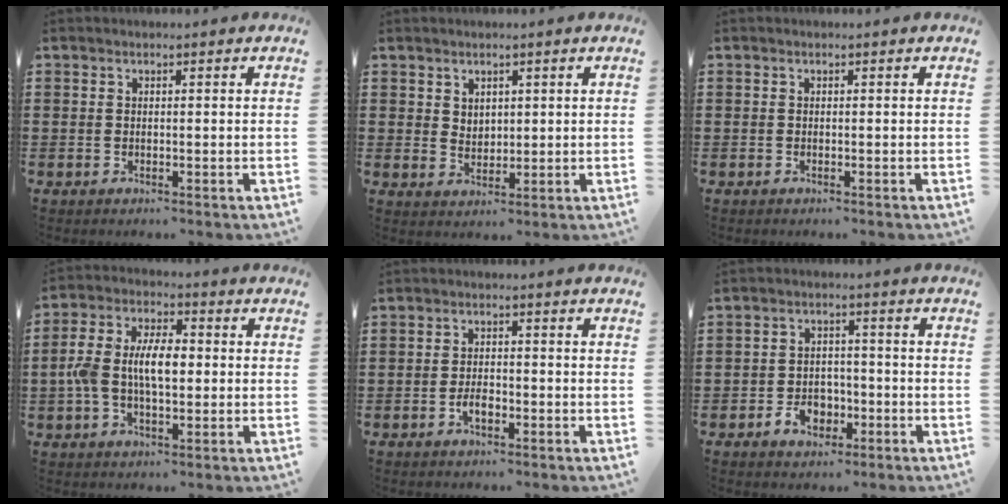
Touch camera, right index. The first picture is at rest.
{"total": 2.5, "force": [1.7, 1.9, 0.4], "torque": [-0.014, 0.007, 0.031]}
{"total": 0.0}
{"total": 8.0, "force": [-0.5, 4.2, 6.7], "torque": [-0.146, 0.007, -0.015]}
{"total": 2.7, "force": [-1.5, 1.1, 2.0], "torque": [-0.044, -0.002, -0.029]}
{"total": 4.4, "force": [-2.1, 3.2, 2.2], "torque": [-0.032, 0.007, -0.040]}